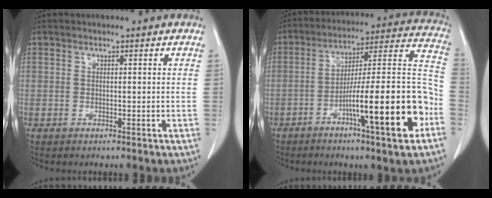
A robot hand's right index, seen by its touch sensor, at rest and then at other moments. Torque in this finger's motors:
{"motor_torque": [1.94, -0.20, 0.54, 0.16]}